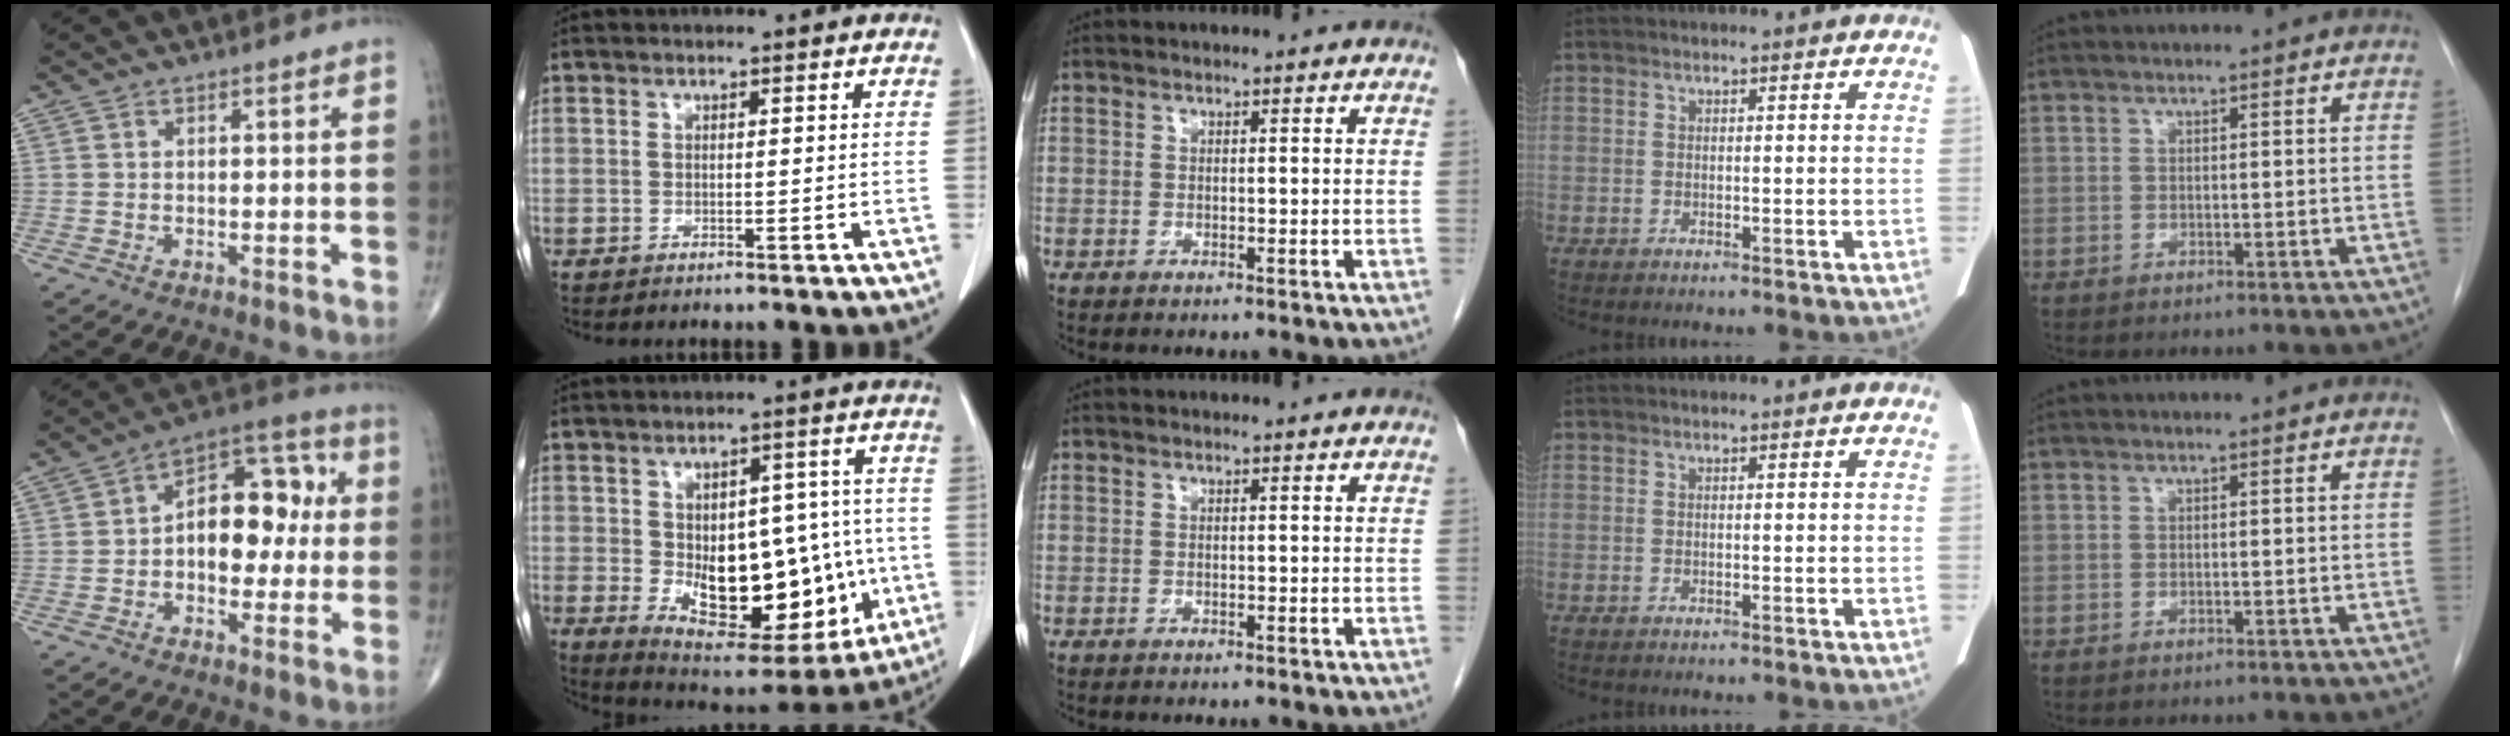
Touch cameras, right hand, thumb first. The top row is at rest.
{"thumb": {"total": 14.4, "force": [0.5, 8.8, 11.4], "torque": [-0.125, 0.037, -0.004]}, "index": {"total": 21.8, "force": [-3.3, 12.0, 17.9], "torque": [-0.273, 0.009, -0.014]}}